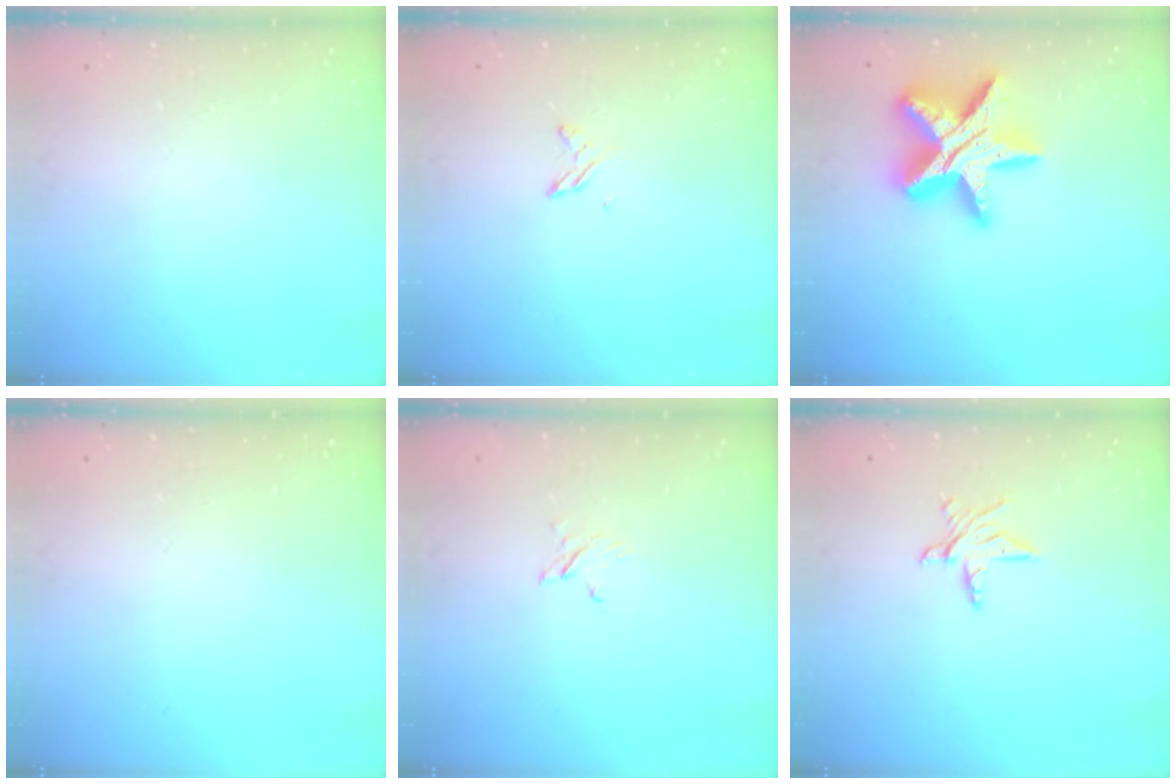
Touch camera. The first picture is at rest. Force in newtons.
{"total": 3.0, "press": 2.9, "slide": 0.4}
{"total": 20.7, "press": 20.7, "slide": 1.7}
{"total": 0.0}
{"total": 2.3, "press": 2.3, "slide": 0.3}
{"total": 5.8, "press": 5.8, "slide": 0.2}